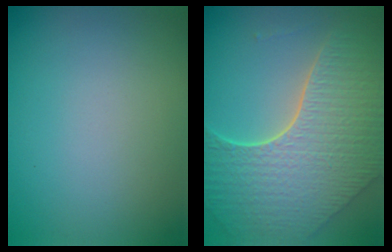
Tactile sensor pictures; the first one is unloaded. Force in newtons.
{"total": 8.6, "press": 6.3, "slide": 5.9}